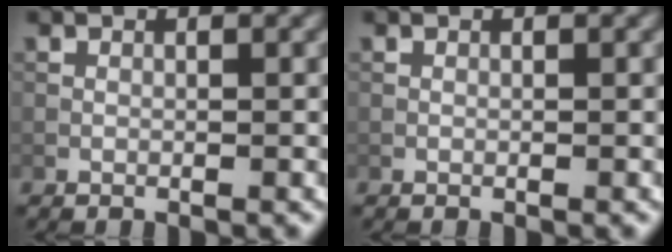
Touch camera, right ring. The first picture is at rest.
{"total": 0.0}